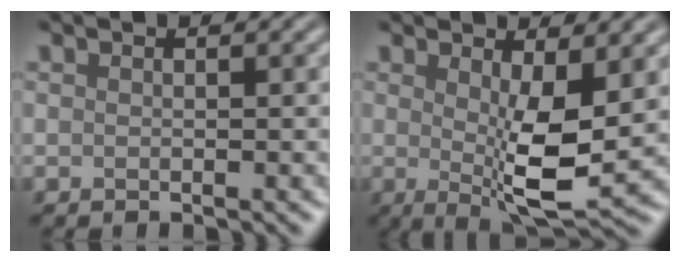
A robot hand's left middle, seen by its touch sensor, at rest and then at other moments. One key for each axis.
{"total": 6.6, "fx": 0.2, "fy": 1.7, "fz": 6.4, "tx": -0.104, "ty": -0.018, "tz": 0.008}